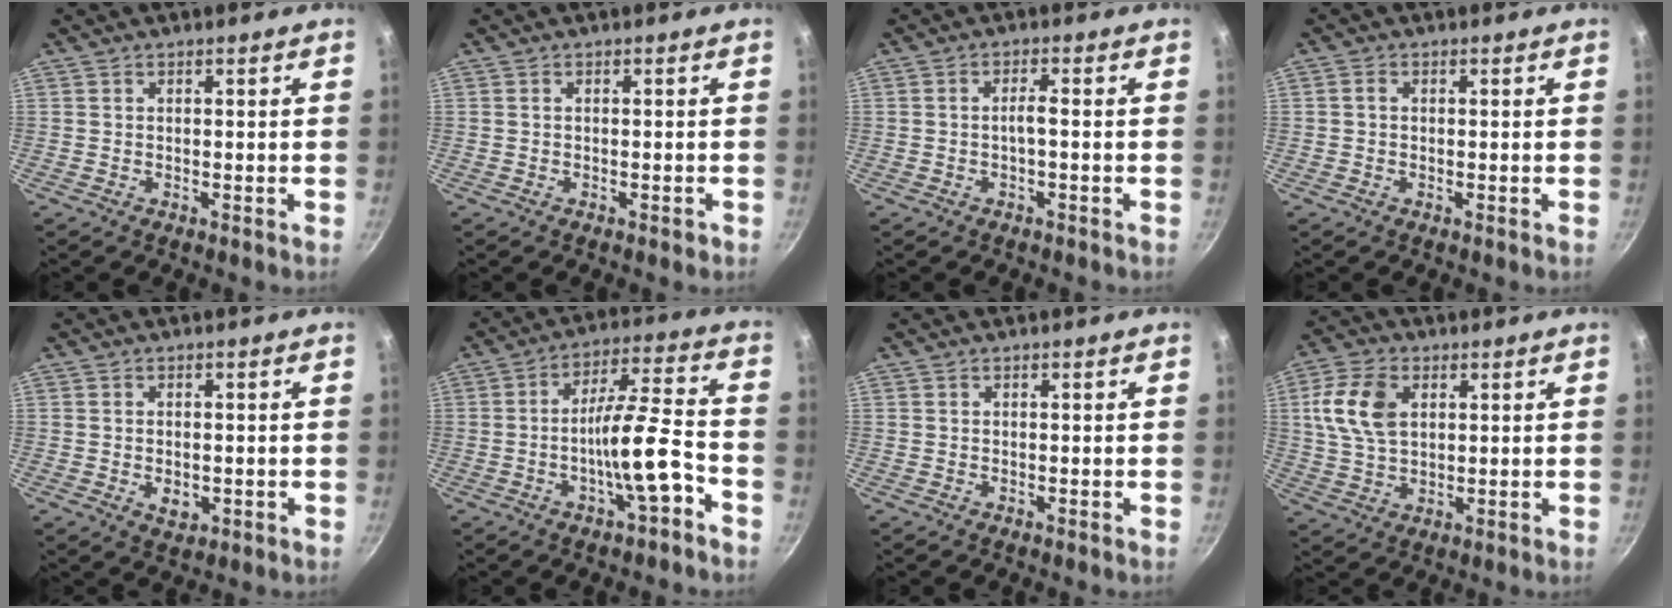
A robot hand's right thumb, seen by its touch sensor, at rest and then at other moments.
{"total": 0.9, "force": [-0.4, 0.4, 0.7], "torque": [-0.007, 0.007, -0.004]}
{"total": 2.0, "force": [-0.7, 0.2, 1.9], "torque": [-0.041, 0.013, -0.014]}
{"total": 1.1, "force": [0.0, 0.9, 0.6], "torque": [-0.012, 0.006, -0.001]}
{"total": 3.3, "force": [-0.6, 2.2, 2.4], "torque": [-0.036, -0.004, -0.004]}
{"total": 12.0, "force": [-5.0, 2.4, 10.6], "torque": [-0.166, 0.044, -0.084]}
{"total": 0.0}
{"total": 10.6, "force": [2.7, 6.9, 7.6], "torque": [-0.140, 0.004, 0.049]}